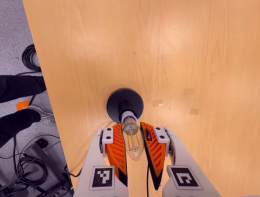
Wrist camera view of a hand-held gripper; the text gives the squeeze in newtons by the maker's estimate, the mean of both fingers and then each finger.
{"total": 20.9, "left": 21.9, "right": 19.9}